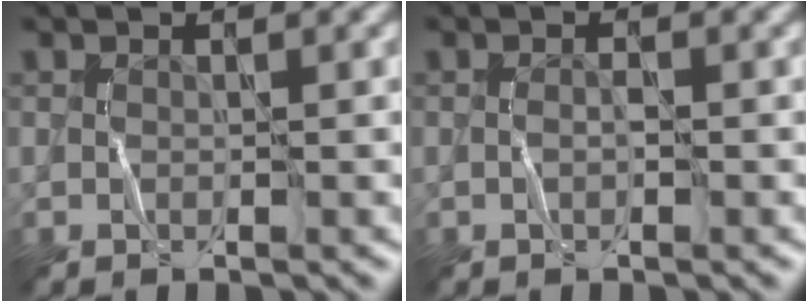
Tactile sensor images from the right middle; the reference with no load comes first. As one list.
[{"total": 0.0}]